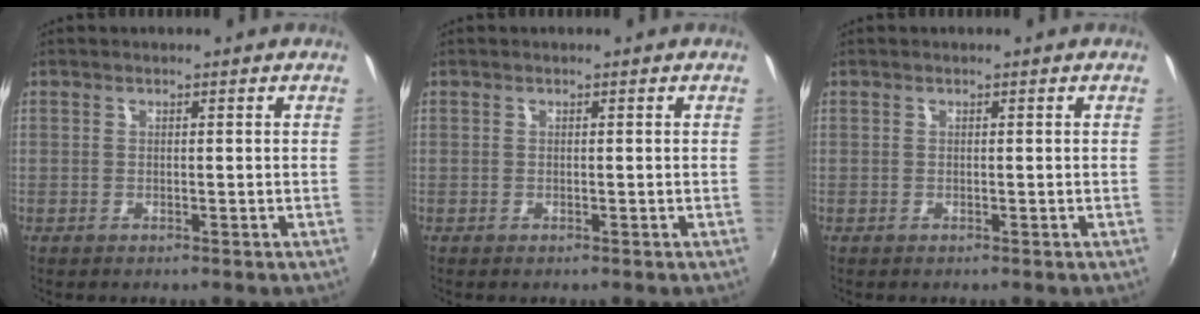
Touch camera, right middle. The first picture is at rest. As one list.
[{"total": 0.0}, {"total": 0.0}]